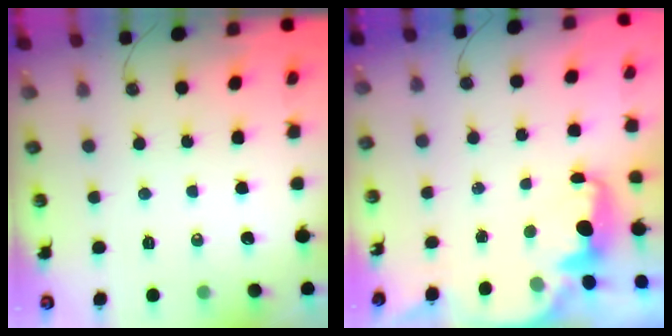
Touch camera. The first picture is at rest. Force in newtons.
{"total": 2.3, "press": 2.3, "slide": 0.4}